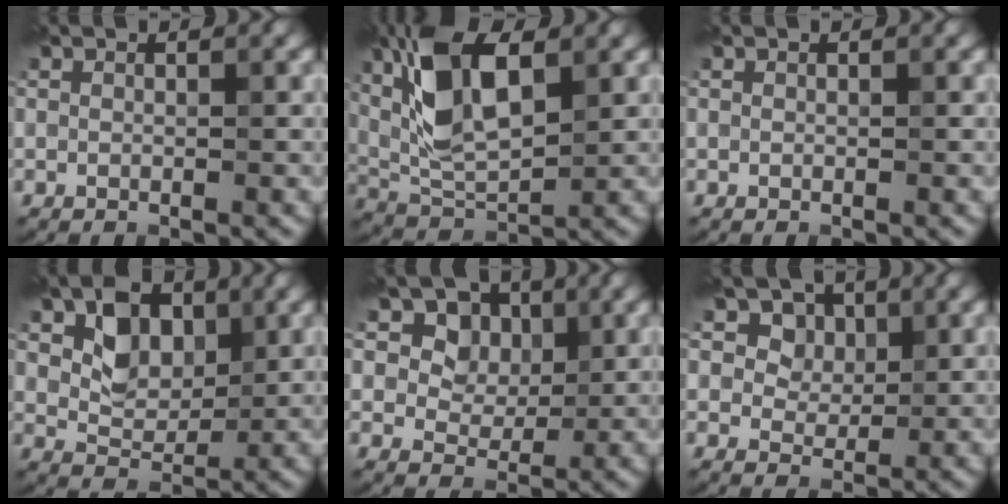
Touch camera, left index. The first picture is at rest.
{"total": 7.9, "force": [2.5, 3.1, 6.8], "torque": [-0.147, 0.003, 0.043]}
{"total": 0.0}
{"total": 4.0, "force": [1.4, 2.8, 2.5], "torque": [-0.044, -0.003, 0.017]}
{"total": 6.1, "force": [2.9, 4.7, 2.6], "torque": [-0.051, 0.000, 0.037]}
{"total": 4.7, "force": [2.6, 3.4, 1.8], "torque": [-0.039, -0.008, 0.033]}